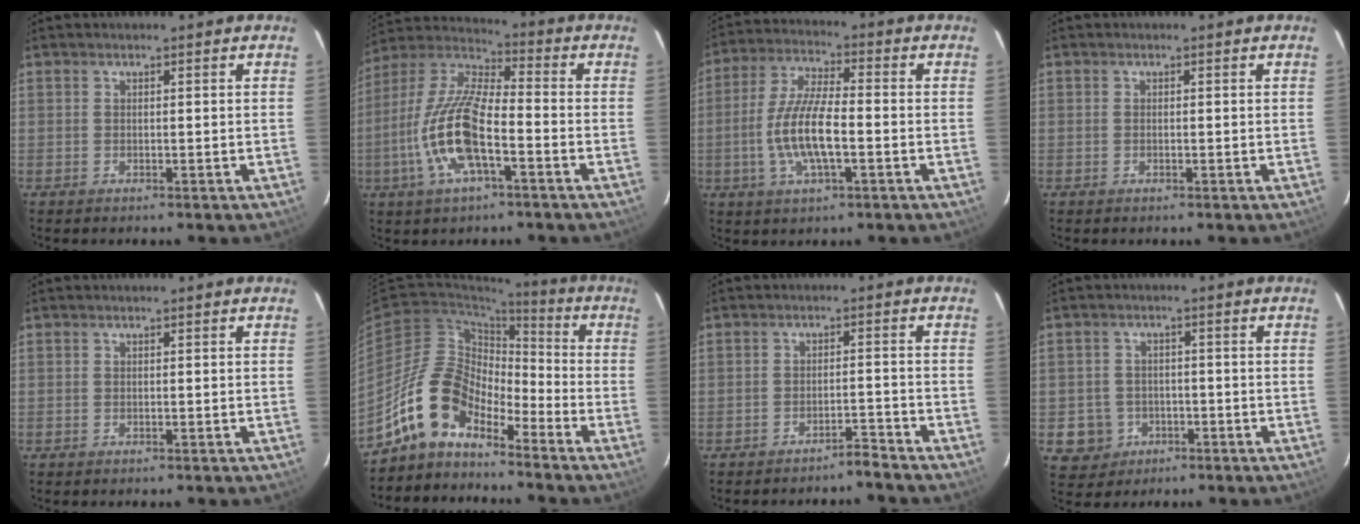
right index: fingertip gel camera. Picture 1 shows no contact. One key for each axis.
{"total": 15.5, "fx": -5.4, "fy": 5.0, "fz": 13.6, "tx": -0.283, "ty": -0.004, "tz": -0.111}
{"total": 11.2, "fx": -2.7, "fy": 3.2, "fz": 10.3, "tx": -0.213, "ty": -0.001, "tz": -0.053}
{"total": 0.0}
{"total": 0.0}
{"total": 12.5, "fx": -9.3, "fy": 6.0, "fz": 5.9, "tx": -0.105, "ty": 0.023, "tz": -0.184}
{"total": 3.0, "fx": -2.9, "fy": -0.2, "fz": 0.4, "tx": -0.015, "ty": 0.006, "tz": -0.042}
{"total": 6.0, "fx": -1.9, "fy": 5.7, "fz": 0.8, "tx": -0.031, "ty": 0.019, "tz": -0.020}